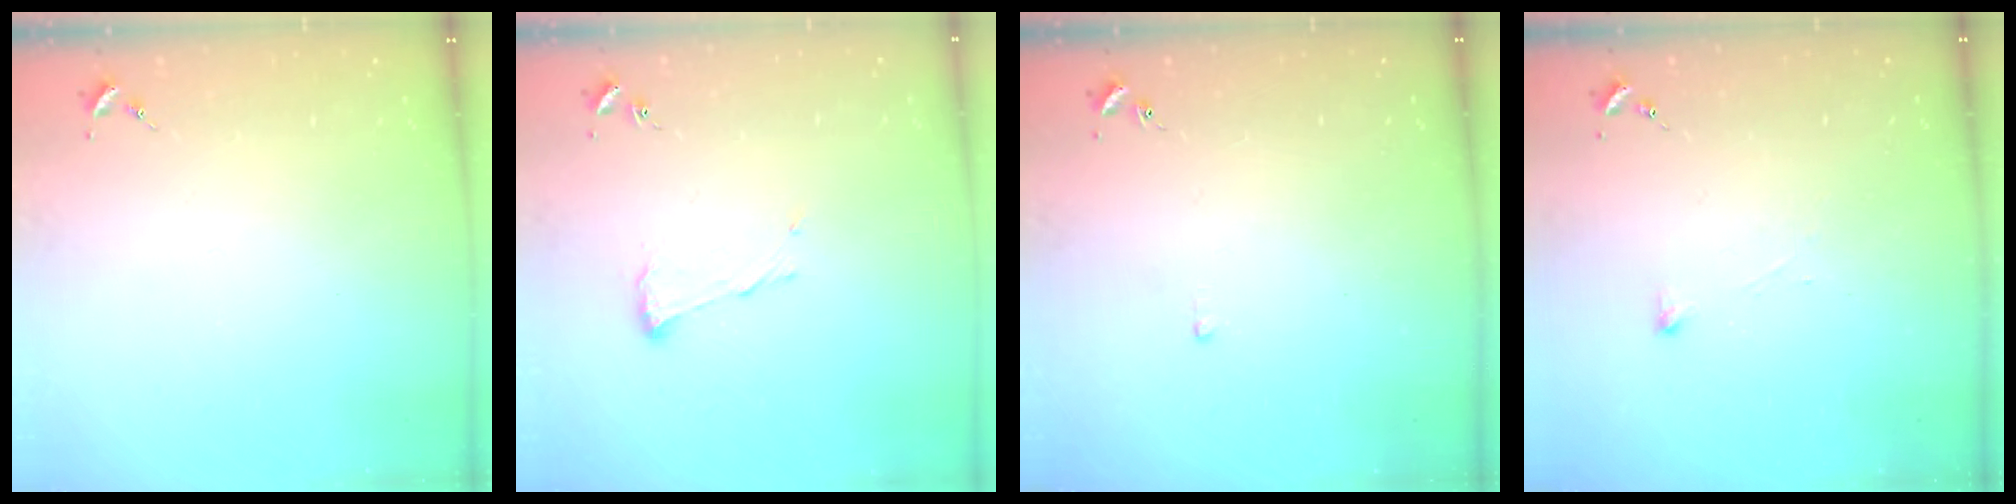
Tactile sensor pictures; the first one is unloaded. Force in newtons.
{"total": 7.8, "press": 7.8, "slide": 0.2}
{"total": 1.8, "press": 1.8, "slide": 0.3}
{"total": 2.6, "press": 2.6, "slide": 0.1}